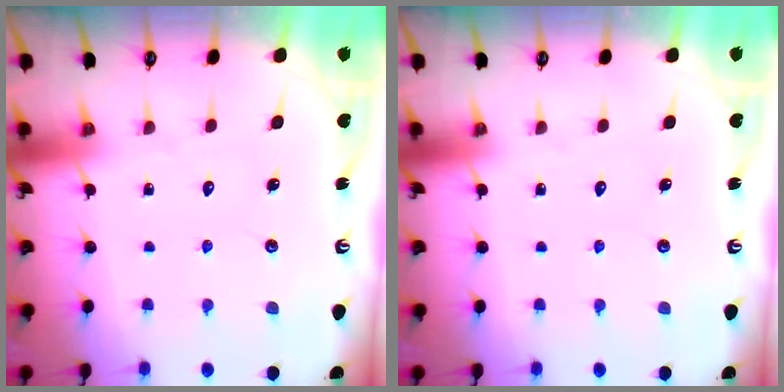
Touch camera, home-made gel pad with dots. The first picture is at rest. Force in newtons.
{"total": 0.0}